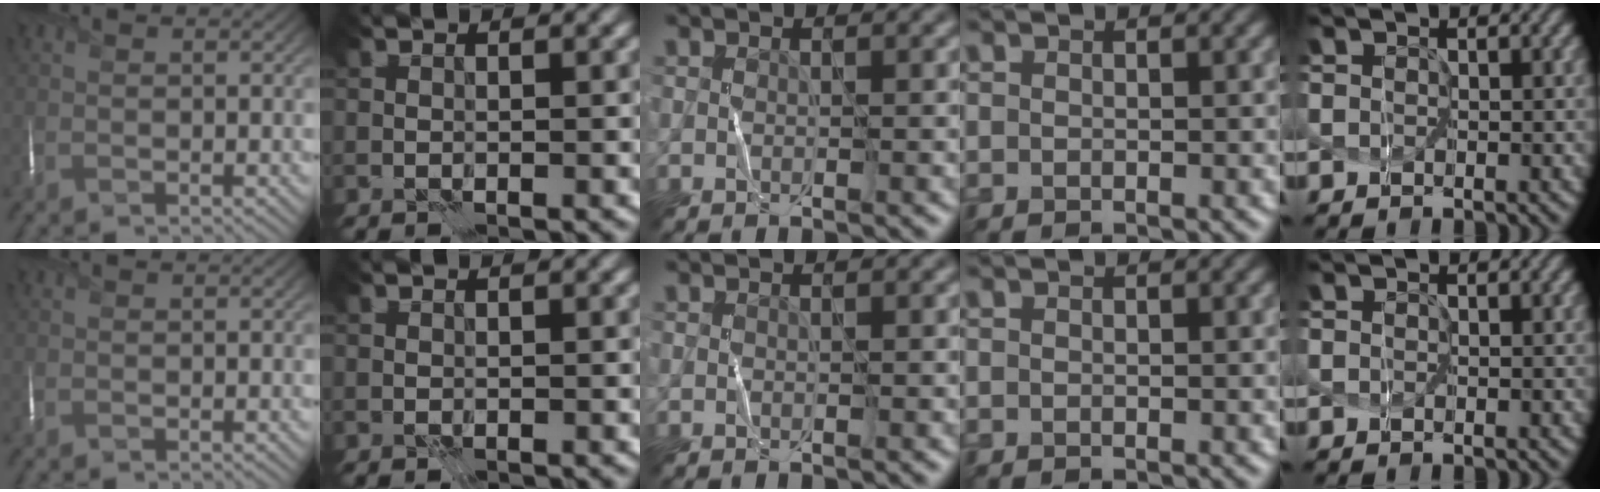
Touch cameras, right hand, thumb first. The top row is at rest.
{}